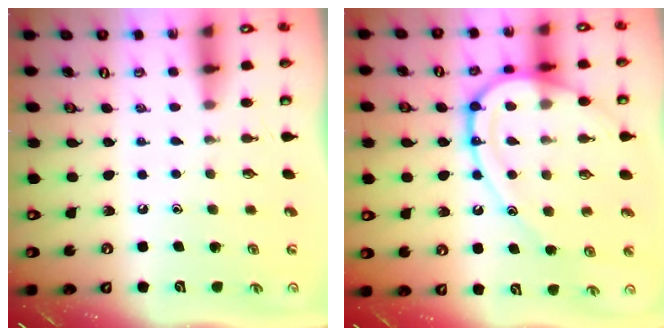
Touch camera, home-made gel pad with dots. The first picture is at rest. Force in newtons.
{"total": 15.0, "press": 14.9, "slide": 1.7}